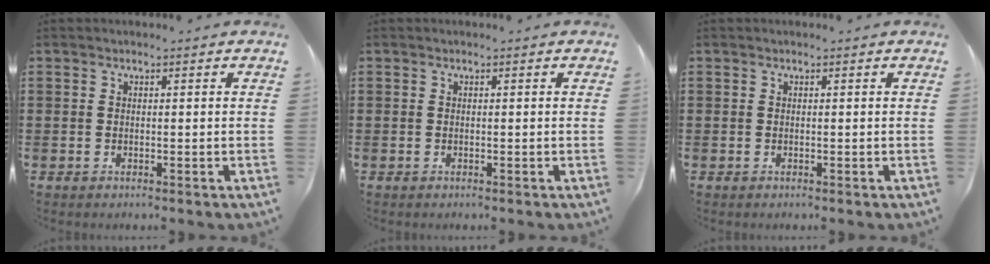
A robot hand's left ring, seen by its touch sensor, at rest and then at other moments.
{"total": 0.0}
{"total": 0.0}